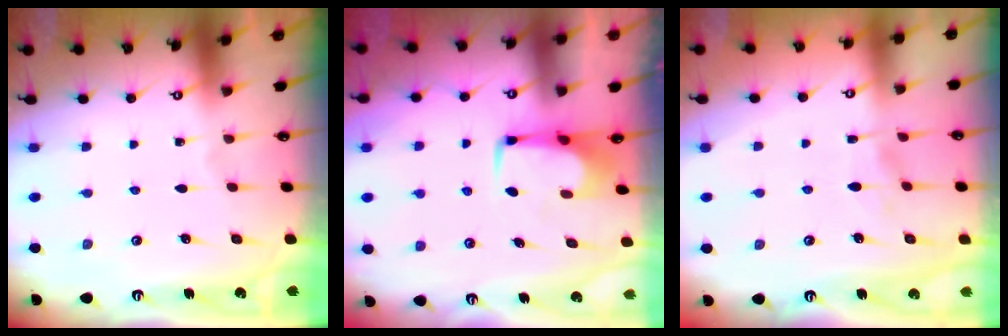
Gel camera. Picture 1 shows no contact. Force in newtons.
{"total": 1.6, "press": 1.4, "slide": 0.7}
{"total": 1.2, "press": 0.8, "slide": 0.9}